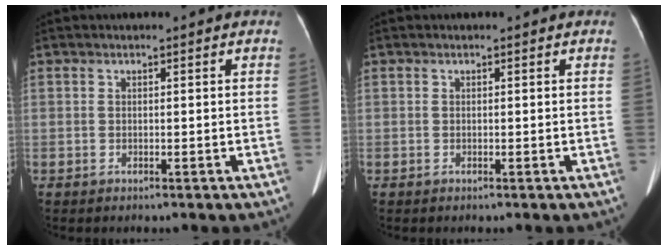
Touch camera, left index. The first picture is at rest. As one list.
[{"total": 0.0}]